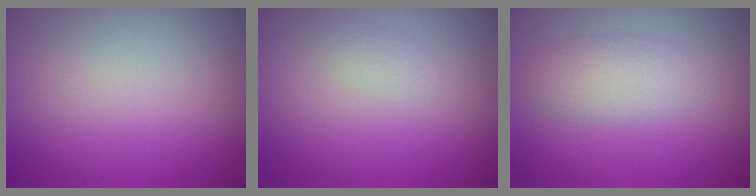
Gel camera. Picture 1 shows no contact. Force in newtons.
{"total": 1.1, "press": 1.1, "slide": 0.0}
{"total": 2.9, "press": 2.9, "slide": 0.0}